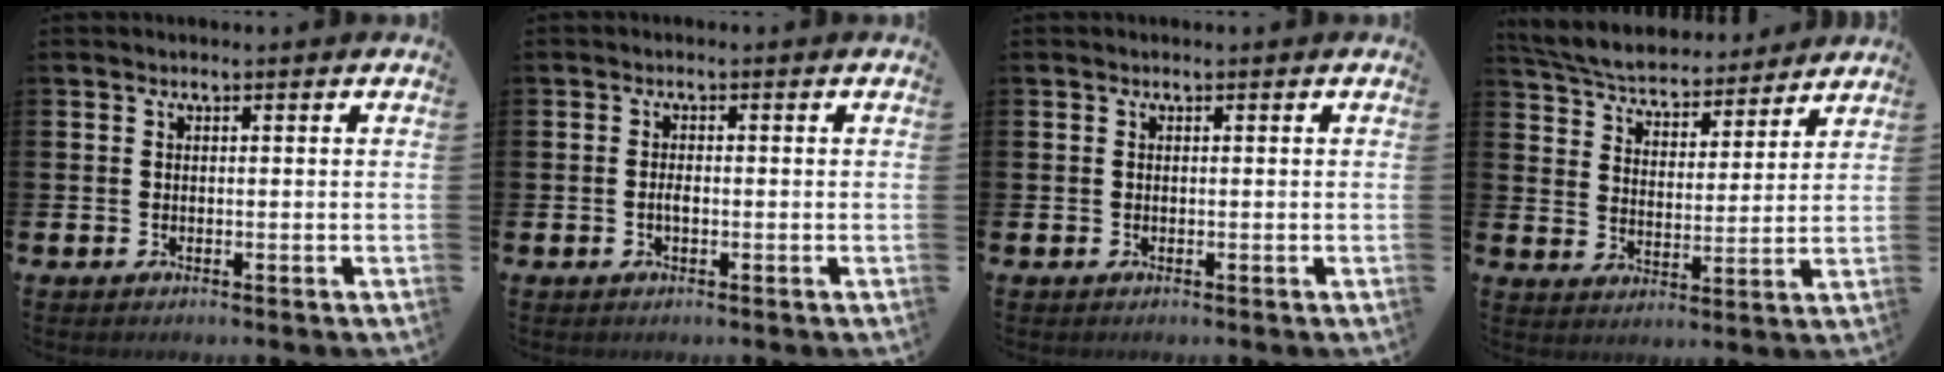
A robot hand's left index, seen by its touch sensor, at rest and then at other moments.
{"total": 1.2, "force": [-0.3, 0.5, 1.1], "torque": [-0.018, -0.001, -0.006]}
{"total": 0.0}
{"total": 6.0, "force": [5.7, 1.3, 1.1], "torque": [-0.054, -0.043, 0.098]}